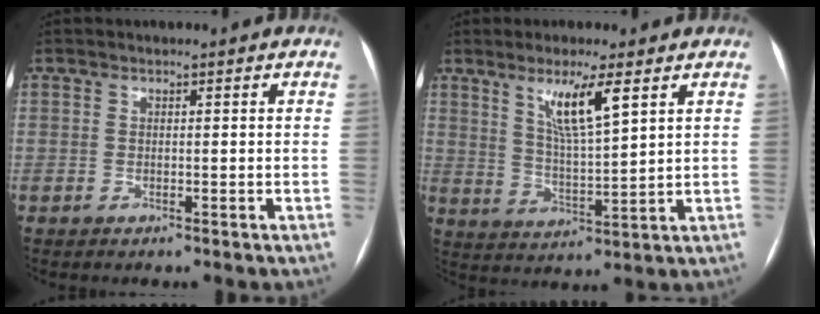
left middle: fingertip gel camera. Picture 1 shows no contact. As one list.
[{"total": 7.8, "force": [4.1, 0.4, 6.6], "torque": [-0.127, -0.011, 0.080]}]